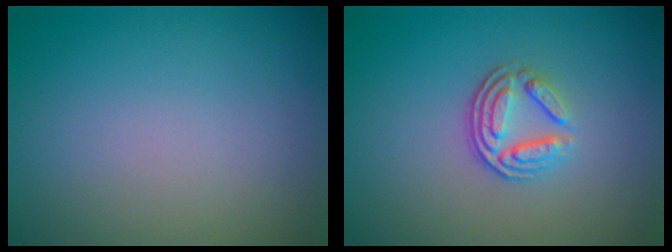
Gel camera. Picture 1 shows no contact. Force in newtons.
{"total": 3.6, "press": 2.7, "slide": 2.4}